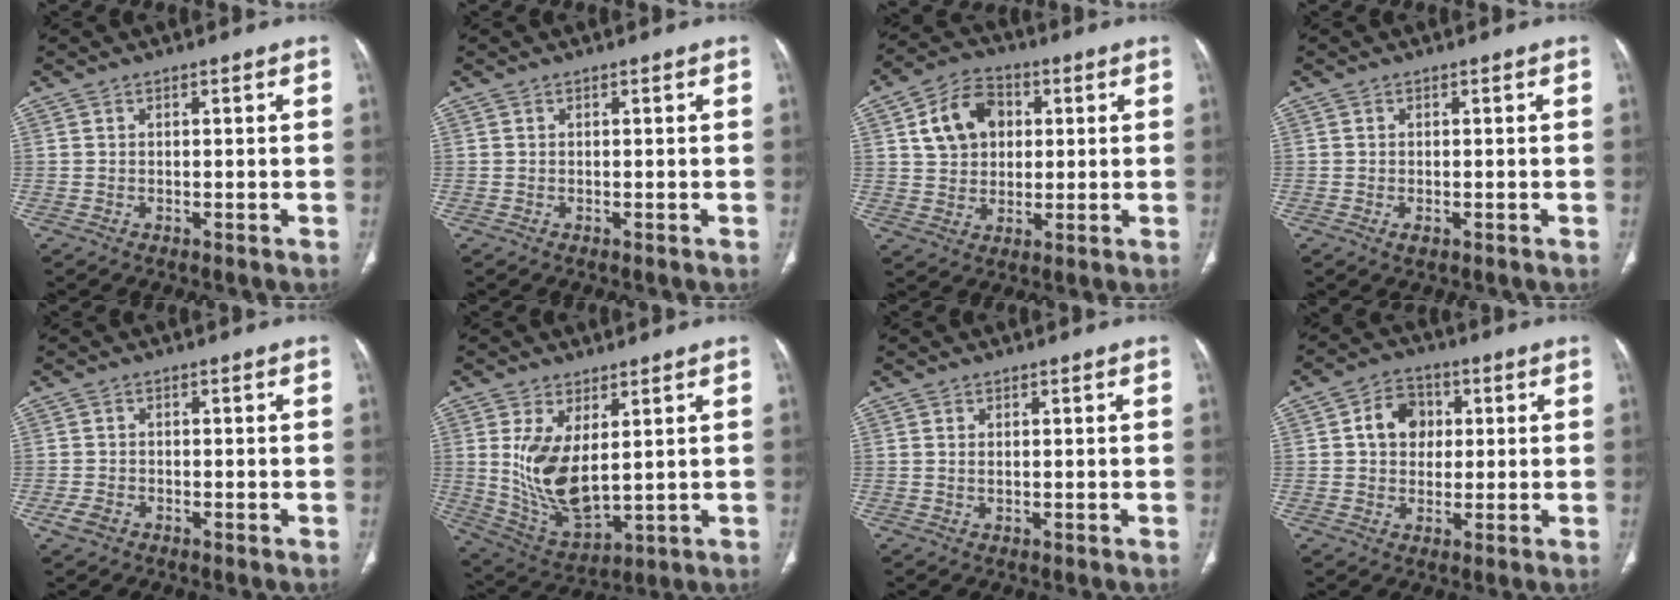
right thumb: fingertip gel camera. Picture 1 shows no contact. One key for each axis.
{"total": 0.0}
{"total": 11.1, "fx": 2.9, "fy": 8.5, "fz": 6.5, "tx": -0.089, "ty": 0.005, "tz": 0.049}
{"total": 1.2, "fx": -0.5, "fy": 0.6, "fz": 0.9, "tx": -0.018, "ty": -0.003, "tz": -0.007}
{"total": 2.4, "fx": -1.3, "fy": 1.6, "fz": 1.2, "tx": -0.026, "ty": 0.003, "tz": -0.021}
{"total": 12.6, "fx": 2.5, "fy": 6.3, "fz": 10.6, "tx": -0.197, "ty": -0.023, "tz": 0.071}
{"total": 0.7, "fx": 0.3, "fy": 0.3, "fz": 0.6, "tx": -0.014, "ty": -0.001, "tz": 0.008}
{"total": 7.6, "fx": 1.4, "fy": 6.1, "fz": 4.2, "tx": -0.041, "ty": 0.008, "tz": 0.017}